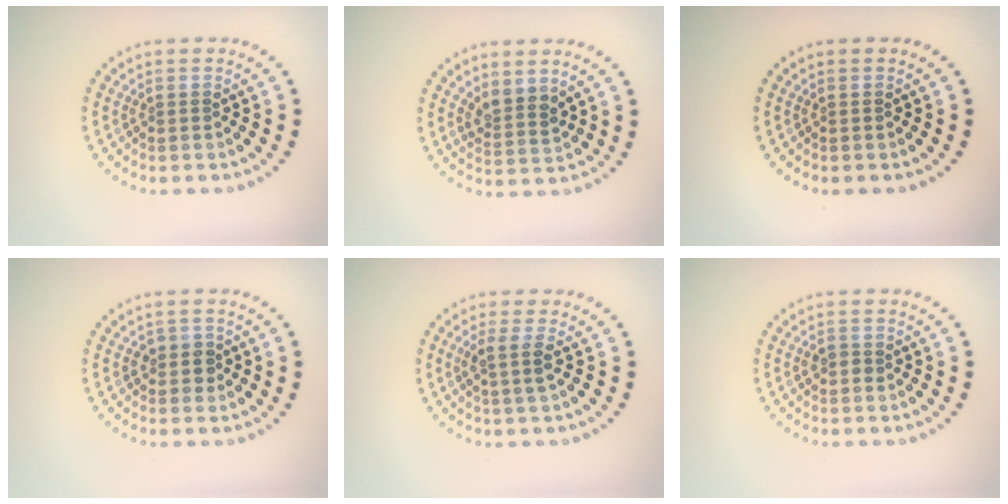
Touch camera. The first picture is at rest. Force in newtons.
{"total": 2.5, "press": 2.0, "slide": 1.5}
{"total": 0.0}
{"total": 1.5, "press": 1.3, "slide": 0.6}
{"total": 1.8, "press": 1.5, "slide": 1.1}
{"total": 0.9, "press": 0.9, "slide": 0.2}